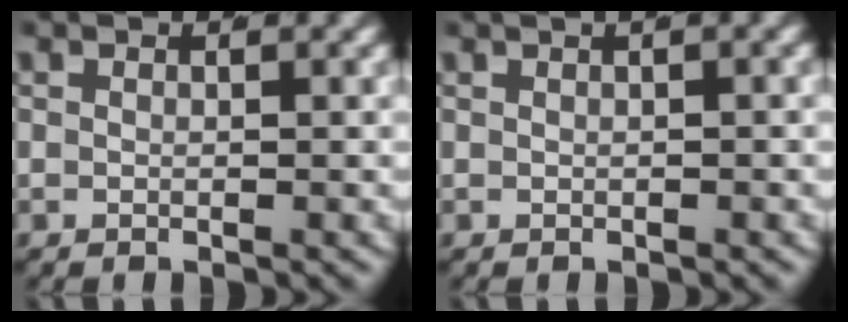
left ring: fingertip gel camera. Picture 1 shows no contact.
{"total": 0.8, "force": [0.4, -0.1, 0.7], "torque": [0.001, 0.015, 0.002]}